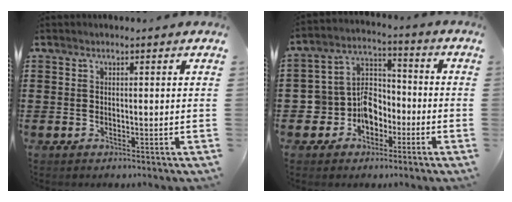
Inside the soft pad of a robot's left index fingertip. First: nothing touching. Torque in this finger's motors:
{"motor_torque": [1.24, 0.88, 0.32, 0.05]}